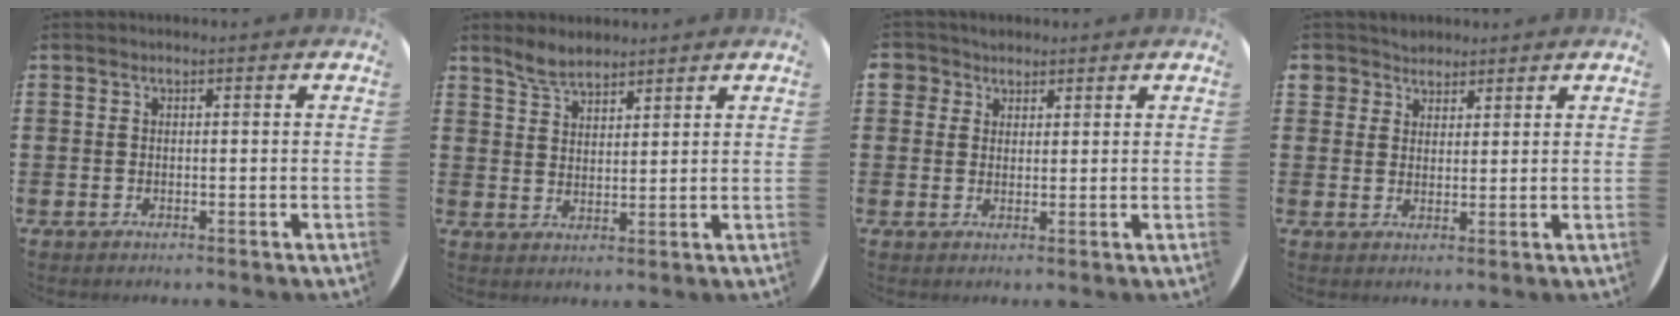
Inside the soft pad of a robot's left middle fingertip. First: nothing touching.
{"total": 3.9, "force": [3.6, 1.3, 1.0], "torque": [-0.028, -0.002, 0.068]}
{"total": 2.5, "force": [1.8, 1.8, -0.2], "torque": [0.005, 0.005, 0.033]}
{"total": 3.1, "force": [2.5, 1.8, -0.4], "torque": [-0.003, 0.007, 0.050]}